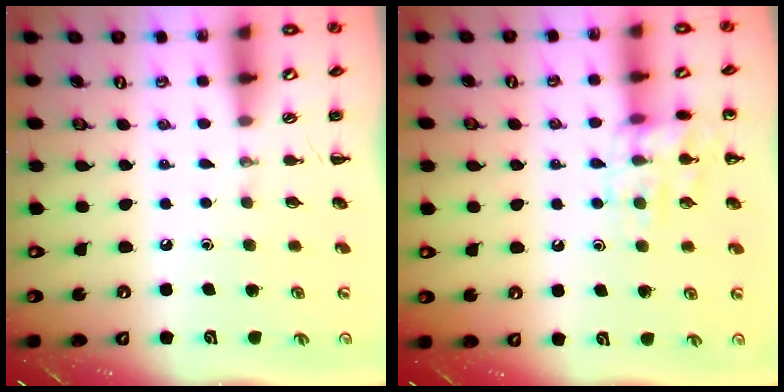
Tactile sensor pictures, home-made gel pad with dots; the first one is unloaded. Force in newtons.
{"total": 12.6, "press": 12.6, "slide": 0.9}